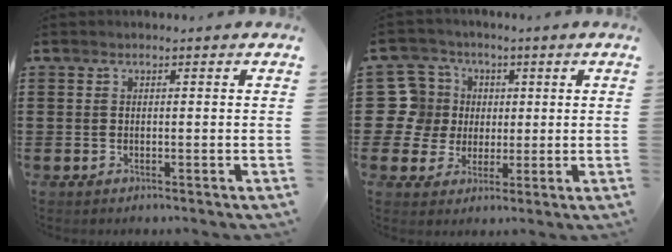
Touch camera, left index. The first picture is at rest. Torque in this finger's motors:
{"motor_torque": [0.05, 0.89, 0.00, -0.07]}